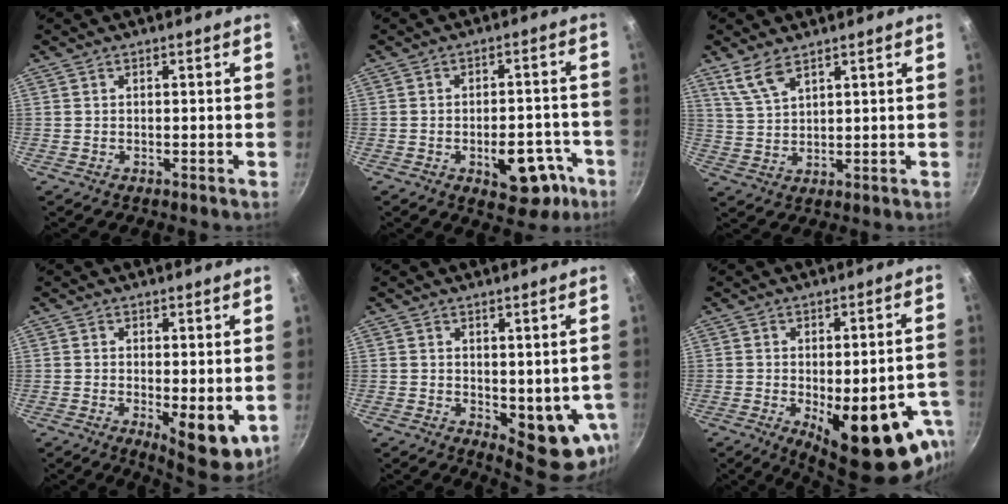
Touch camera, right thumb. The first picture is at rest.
{"total": 11.4, "force": [-4.7, 6.4, 8.2], "torque": [-0.061, 0.032, -0.053]}
{"total": 5.6, "force": [4.0, 2.1, 3.3], "torque": [-0.065, -0.018, 0.090]}
{"total": 9.0, "force": [-1.1, 3.7, 8.1], "torque": [-0.092, -0.011, -0.003]}
{"total": 10.1, "force": [-0.1, 4.8, 8.9], "torque": [-0.081, -0.017, 0.013]}
{"total": 19.6, "force": [-7.6, 7.7, 16.4], "torque": [-0.162, 0.003, -0.089]}